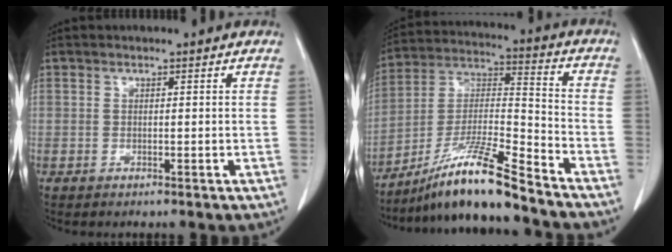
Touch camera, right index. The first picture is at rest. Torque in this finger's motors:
{"motor_torque": [1.09, -1.05, 0.61, 0.15]}